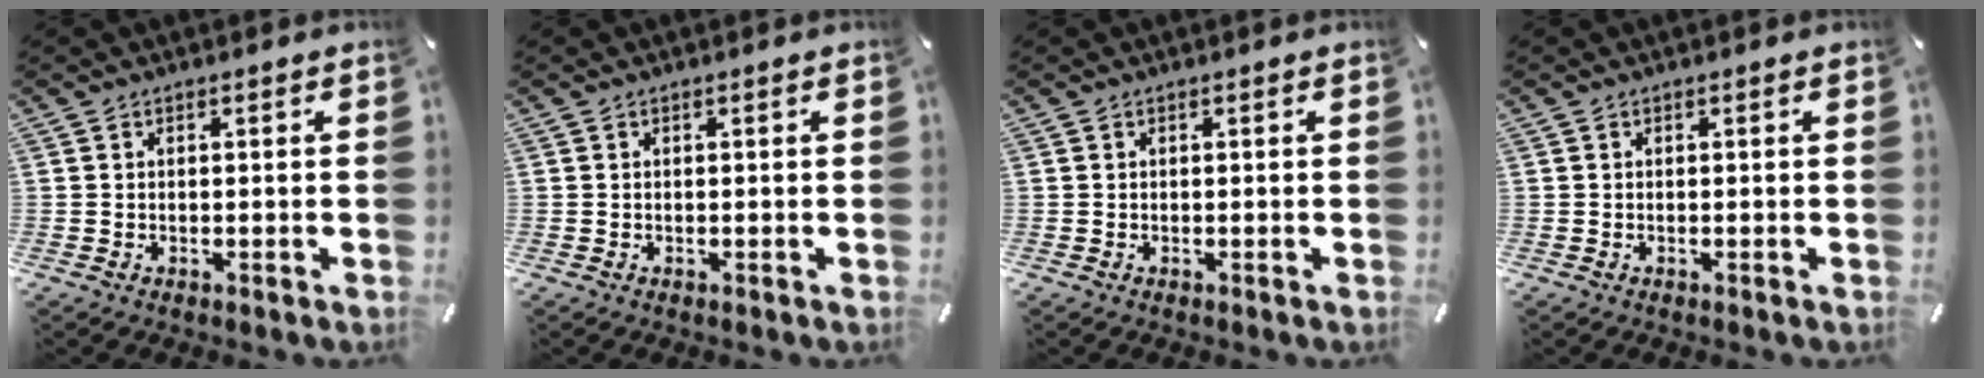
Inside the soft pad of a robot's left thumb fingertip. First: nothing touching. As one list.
[{"total": 0.0}, {"total": 0.0}, {"total": 0.0}]